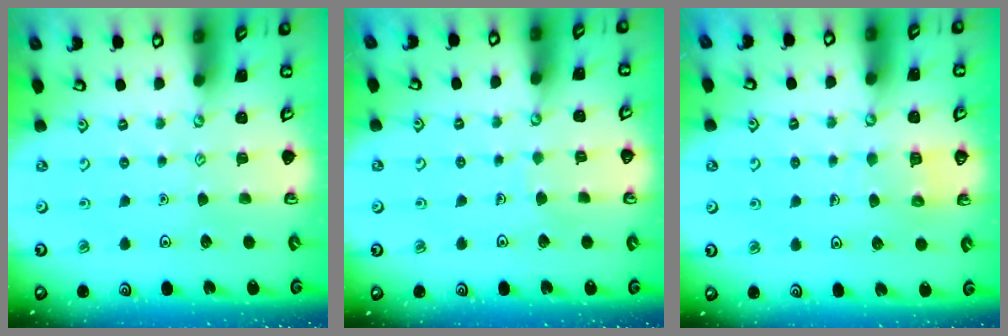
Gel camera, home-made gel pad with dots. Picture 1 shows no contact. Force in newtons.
{"total": 2.2, "press": 2.2, "slide": 0.1}
{"total": 5.9, "press": 5.9, "slide": 0.6}